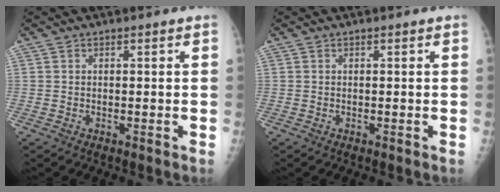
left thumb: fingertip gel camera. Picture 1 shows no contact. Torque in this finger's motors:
{"motor_torque": [0.00, 0.00, 0.00, -0.01, 0.00]}